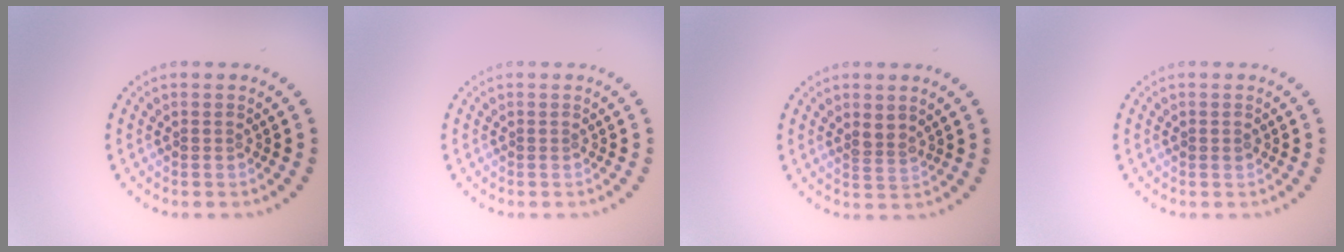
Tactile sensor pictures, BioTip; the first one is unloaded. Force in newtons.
{"total": 0.0}
{"total": 1.8, "press": 1.3, "slide": 1.2}
{"total": 0.8, "press": 0.8, "slide": 0.1}